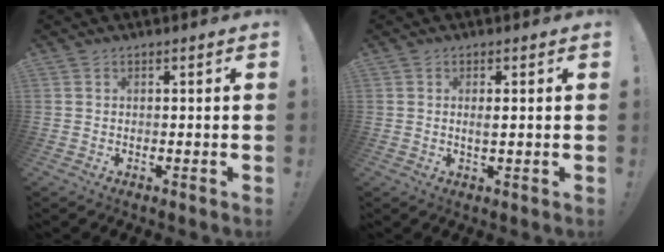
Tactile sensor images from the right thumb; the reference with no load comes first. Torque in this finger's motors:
{"motor_torque": [-0.30, 0.17, -0.09, -0.21, 0.06]}